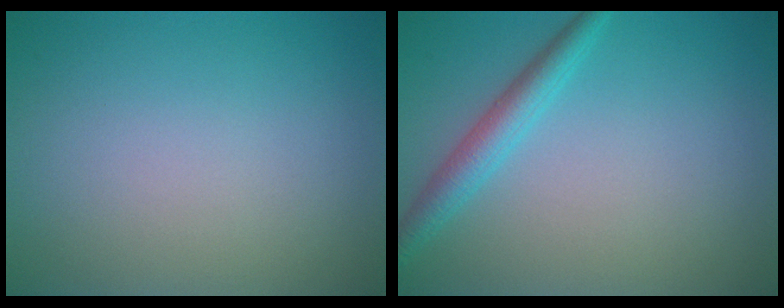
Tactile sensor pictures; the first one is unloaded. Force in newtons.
{"total": 2.8, "press": 2.8, "slide": 0.1}